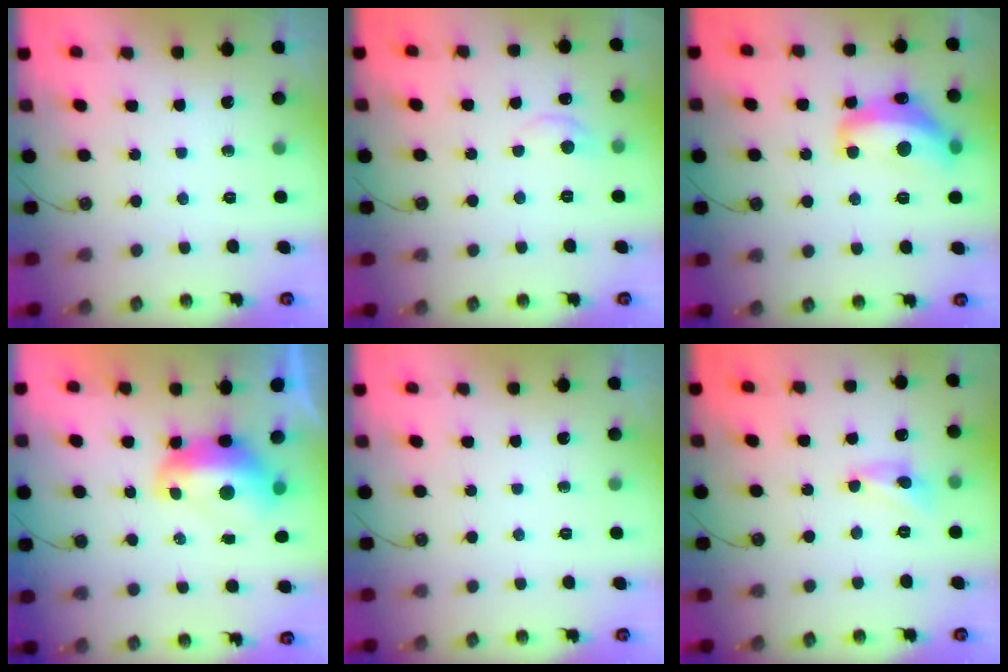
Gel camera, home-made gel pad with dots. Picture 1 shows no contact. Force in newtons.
{"total": 0.0}
{"total": 10.4, "press": 10.4, "slide": 0.8}
{"total": 3.2, "press": 3.0, "slide": 0.8}
{"total": 0.0}
{"total": 2.2, "press": 2.2, "slide": 0.3}